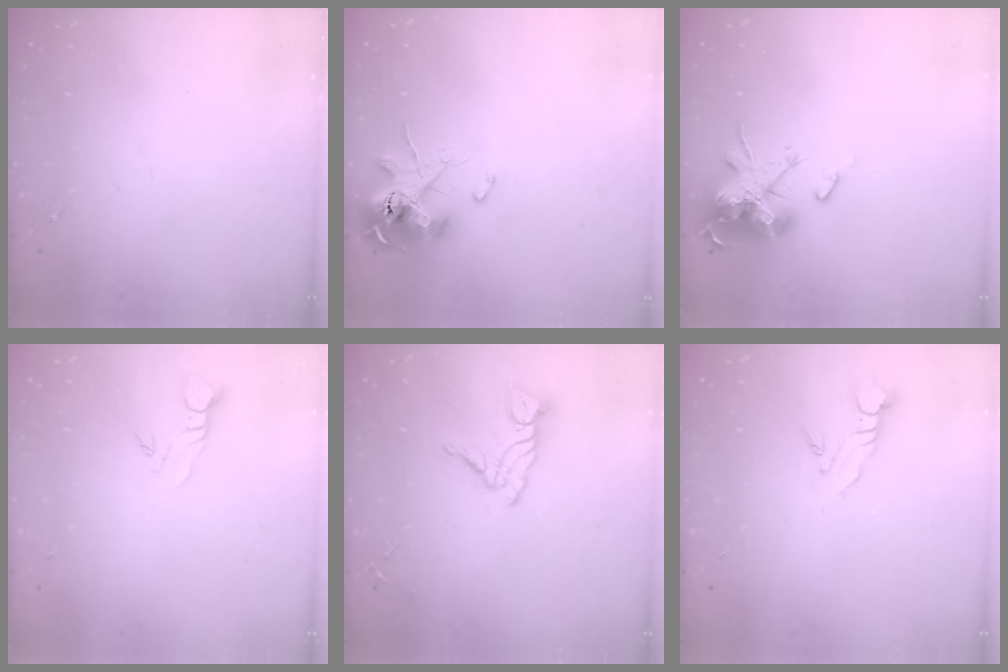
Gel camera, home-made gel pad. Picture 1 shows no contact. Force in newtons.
{"total": 13.7, "press": 13.6, "slide": 1.8}
{"total": 18.5, "press": 18.5, "slide": 0.1}
{"total": 3.4, "press": 3.4, "slide": 0.2}
{"total": 11.3, "press": 11.2, "slide": 1.1}
{"total": 4.2, "press": 4.2, "slide": 0.1}